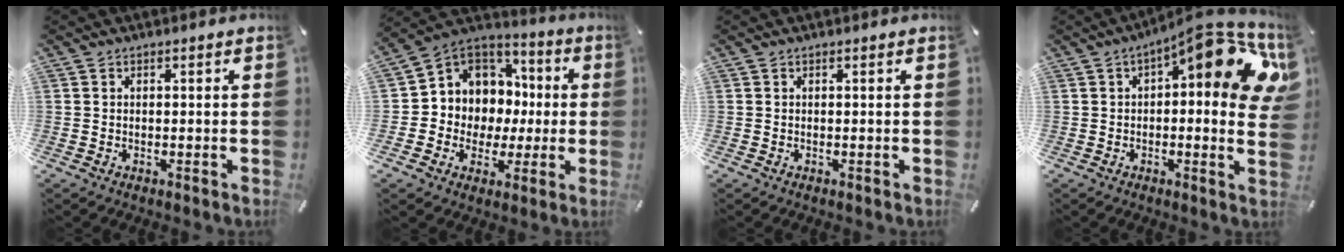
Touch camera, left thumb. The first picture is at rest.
{"total": 9.1, "force": [0.6, 9.1, 0.3], "torque": [-0.018, -0.028, 0.027]}
{"total": 0.0}
{"total": 15.2, "force": [5.8, 4.8, 13.2], "torque": [-0.166, -0.044, 0.086]}